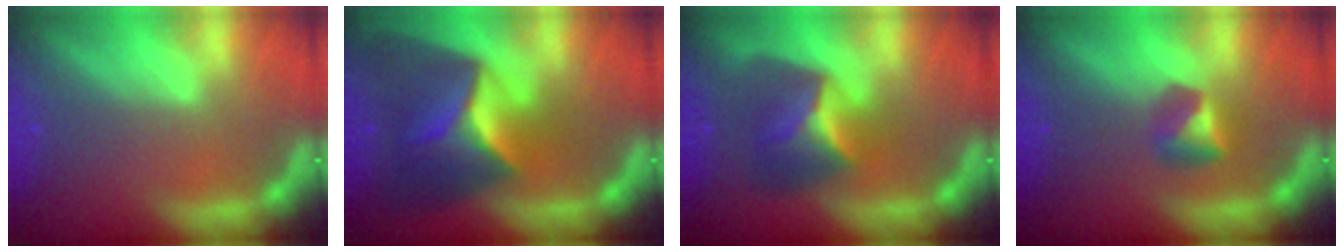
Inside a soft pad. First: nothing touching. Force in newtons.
{"total": 10.0}
{"total": 5.9}
{"total": 2.4}